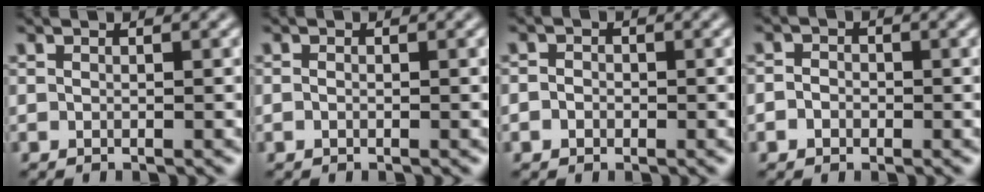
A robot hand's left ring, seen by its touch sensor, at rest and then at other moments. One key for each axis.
{"total": 0.5, "fx": -0.2, "fy": 0.3, "fz": 0.3, "tx": -0.007, "ty": -0.001, "tz": -0.003}
{"total": 1.4, "fx": -0.3, "fy": 1.3, "fz": 0.6, "tx": 0.003, "ty": 0.002, "tz": -0.014}
{"total": 1.8, "fx": -0.5, "fy": 1.6, "fz": 0.7, "tx": 0.004, "ty": 0.004, "tz": -0.016}